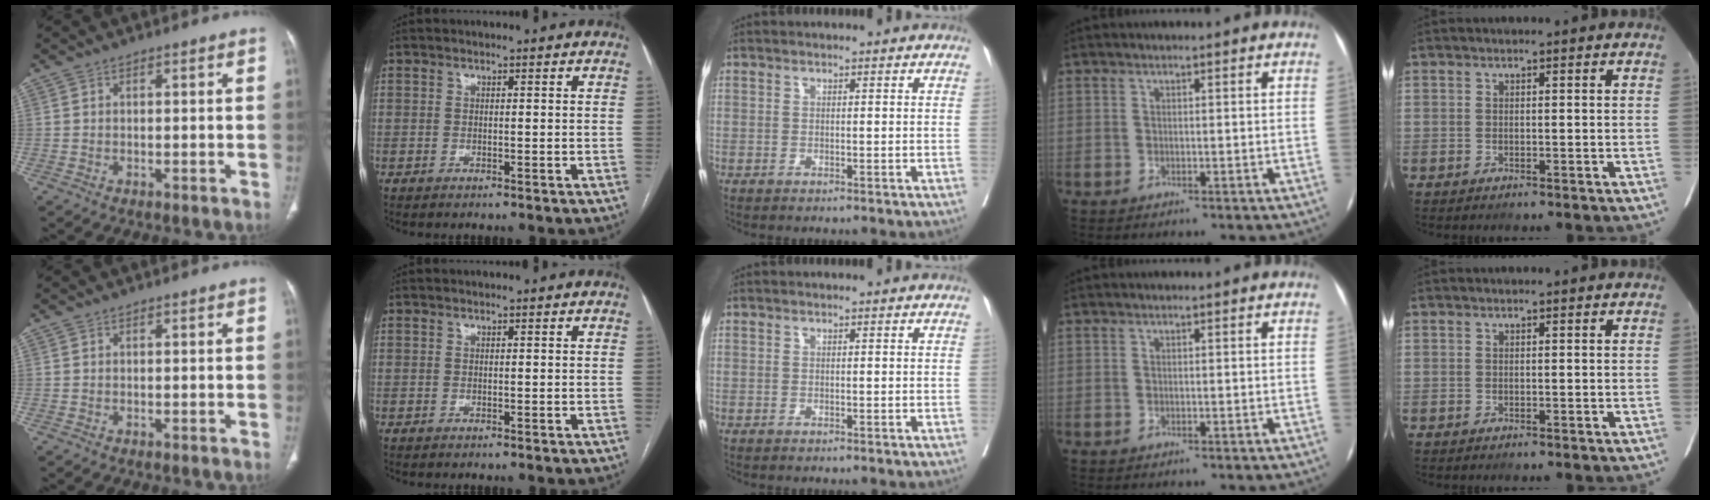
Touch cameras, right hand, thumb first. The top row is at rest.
{}